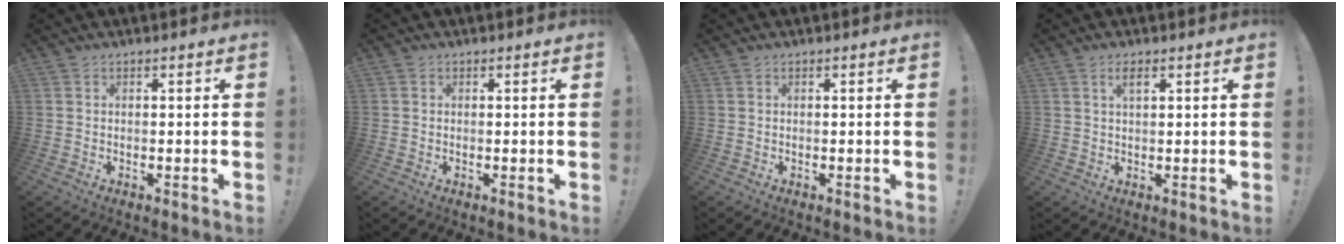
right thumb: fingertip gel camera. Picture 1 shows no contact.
{"total": 0.6, "force": [0.1, 0.5, 0.0], "torque": [0.005, 0.000, 0.002]}
{"total": 0.0}
{"total": 2.8, "force": [1.4, 0.9, 2.2], "torque": [-0.030, -0.004, 0.022]}